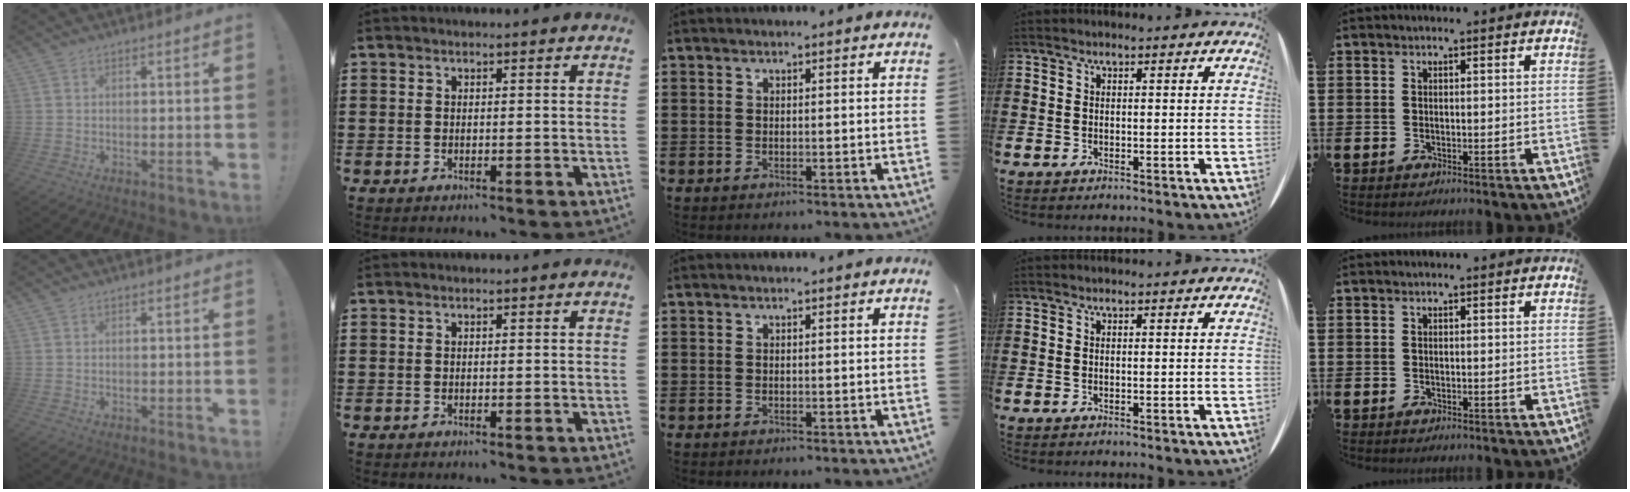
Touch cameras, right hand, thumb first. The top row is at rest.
{}